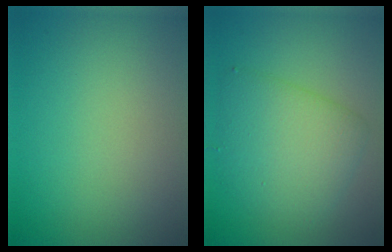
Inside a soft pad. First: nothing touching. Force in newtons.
{"total": 5.1, "press": 5.1, "slide": 0.1}